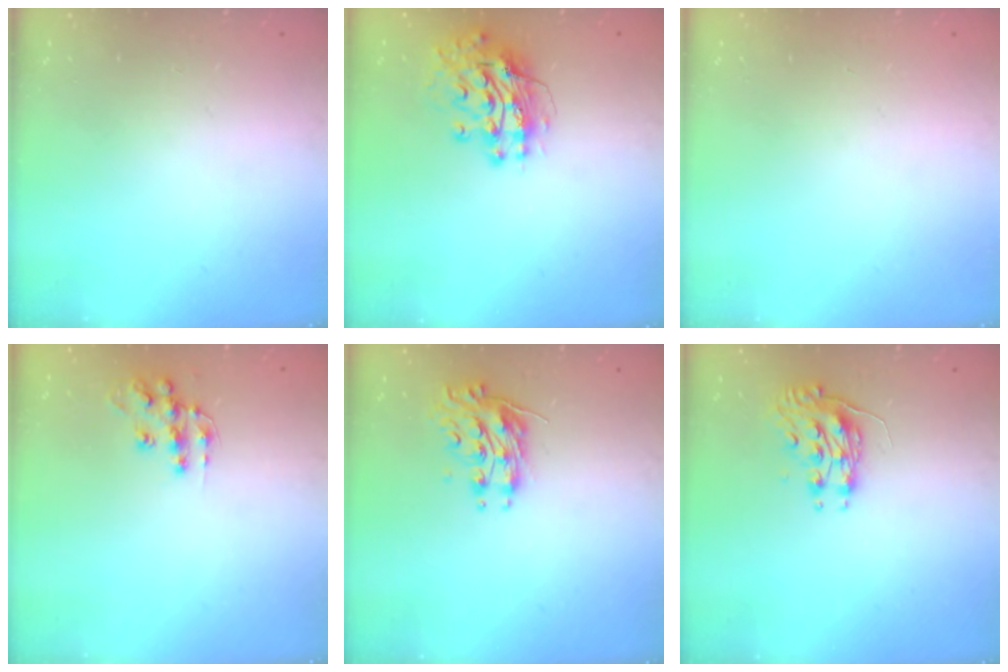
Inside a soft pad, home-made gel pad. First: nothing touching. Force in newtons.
{"total": 12.8, "press": 12.7, "slide": 1.1}
{"total": 0.0}
{"total": 10.6, "press": 10.6, "slide": 0.6}
{"total": 10.4, "press": 10.4, "slide": 0.5}
{"total": 8.2, "press": 8.2, "slide": 0.3}